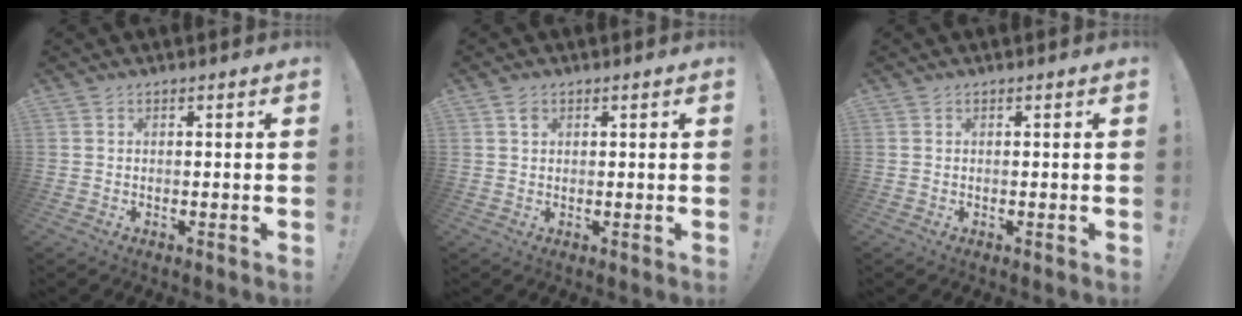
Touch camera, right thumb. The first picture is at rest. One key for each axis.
{"total": 1.6, "fx": 0.9, "fy": 1.1, "fz": 0.7, "tx": 0.000, "ty": -0.005, "tz": 0.013}
{"total": 0.0}